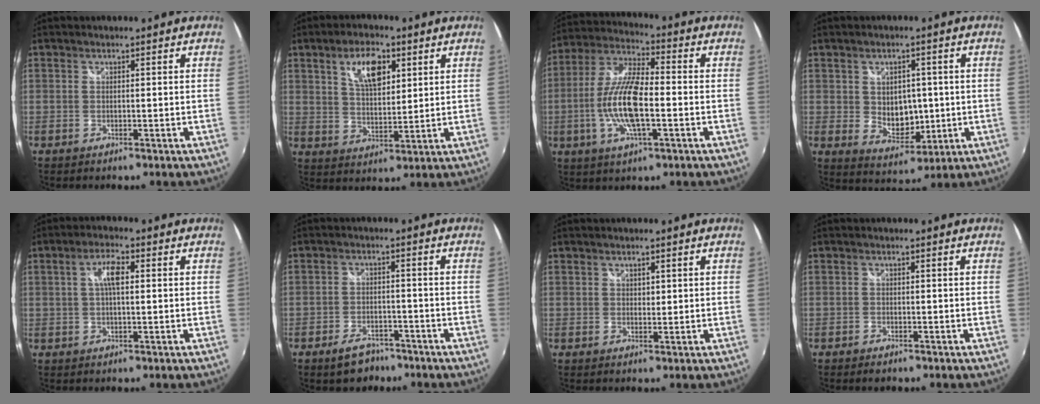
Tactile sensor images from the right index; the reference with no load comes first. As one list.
[{"total": 8.8, "force": [4.0, 4.0, 6.6], "torque": [-0.119, 0.013, 0.073]}, {"total": 13.1, "force": [-2.7, 3.8, 12.3], "torque": [-0.252, 0.002, -0.051]}, {"total": 7.5, "force": [0.2, 5.8, 4.6], "torque": [-0.080, -0.002, 0.020]}, {"total": 4.4, "force": [0.8, 1.5, 4.1], "torque": [-0.077, 0.010, 0.014]}, {"total": 6.0, "force": [-4.4, 3.4, 2.2], "torque": [-0.058, 0.009, -0.061]}, {"total": 1.1, "force": [0.6, 0.9, 0.4], "torque": [-0.002, 0.003, 0.010]}, {"total": 1.6, "force": [-1.2, 0.8, 0.7], "torque": [-0.016, -0.005, -0.021]}]